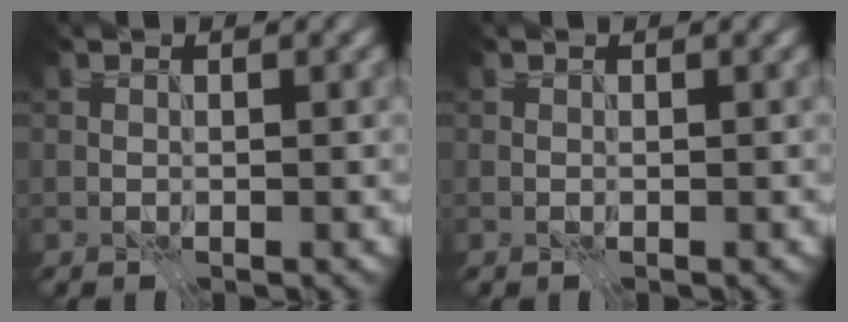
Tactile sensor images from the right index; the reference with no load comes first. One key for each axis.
{"total": 0.0}